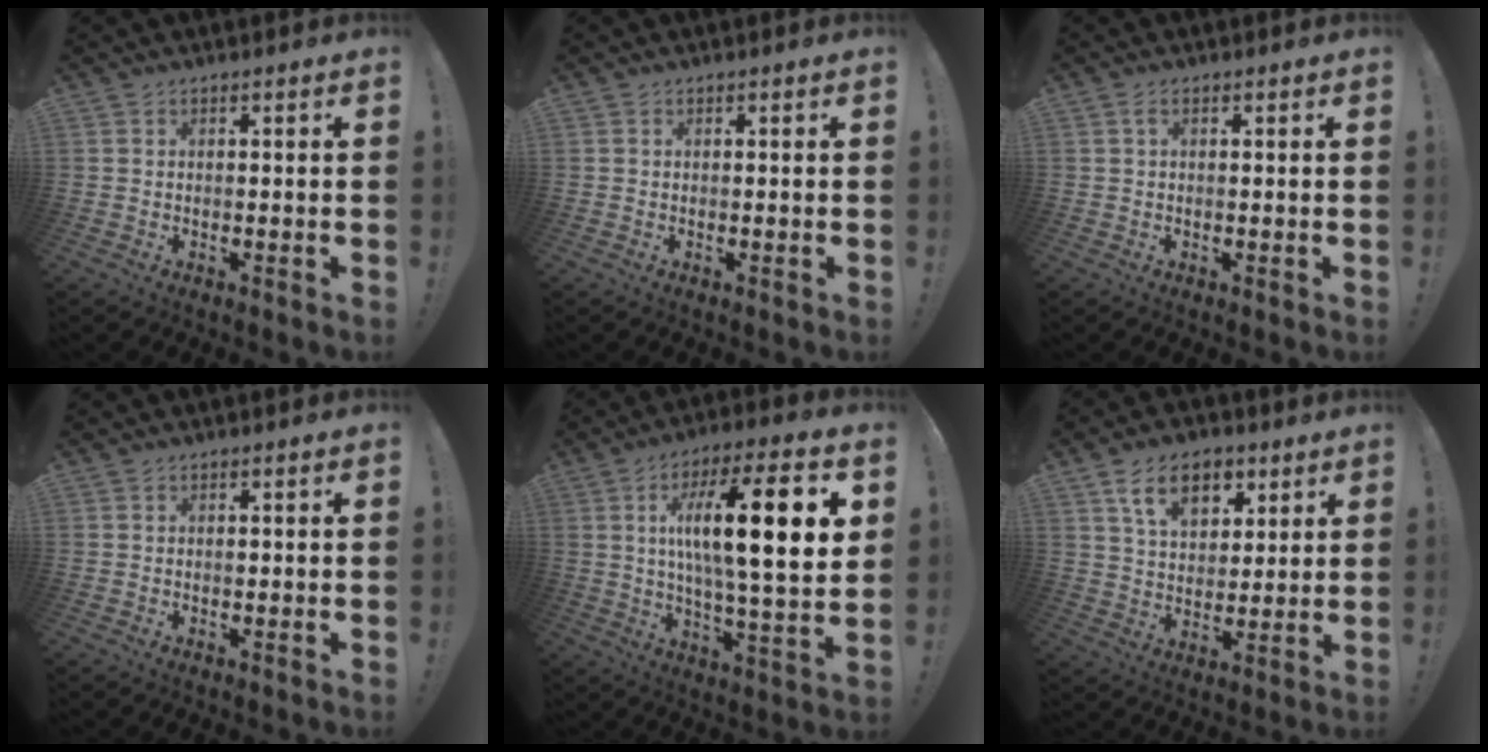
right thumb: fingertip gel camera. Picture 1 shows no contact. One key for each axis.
{"total": 0.0}
{"total": 1.2, "fx": 0.3, "fy": 0.6, "fz": 1.0, "tx": -0.018, "ty": 0.002, "tz": 0.004}
{"total": 0.0}
{"total": 21.3, "fx": 5.0, "fy": 5.1, "fz": 20.1, "tx": -0.318, "ty": -0.016, "tz": 0.060}
{"total": 12.9, "fx": 6.5, "fy": 8.2, "fz": 7.4, "tx": -0.112, "ty": -0.017, "tz": 0.122}